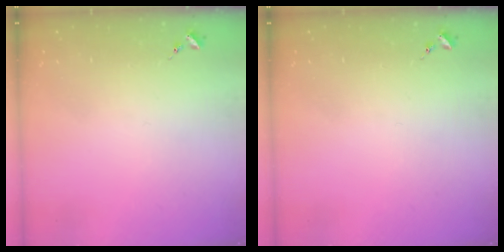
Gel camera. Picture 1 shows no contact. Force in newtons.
{"total": 0.0}